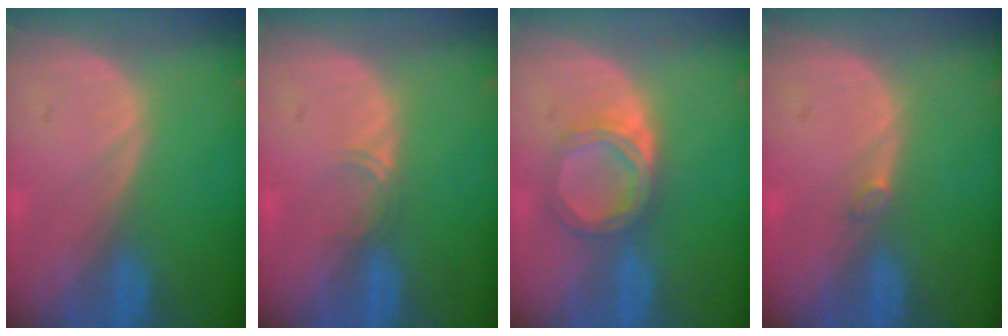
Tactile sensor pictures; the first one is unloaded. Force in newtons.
{"total": 1.4, "press": 1.1, "slide": 0.9}
{"total": 4.8, "press": 4.8, "slide": 0.5}
{"total": 0.8, "press": 0.8, "slide": 0.2}